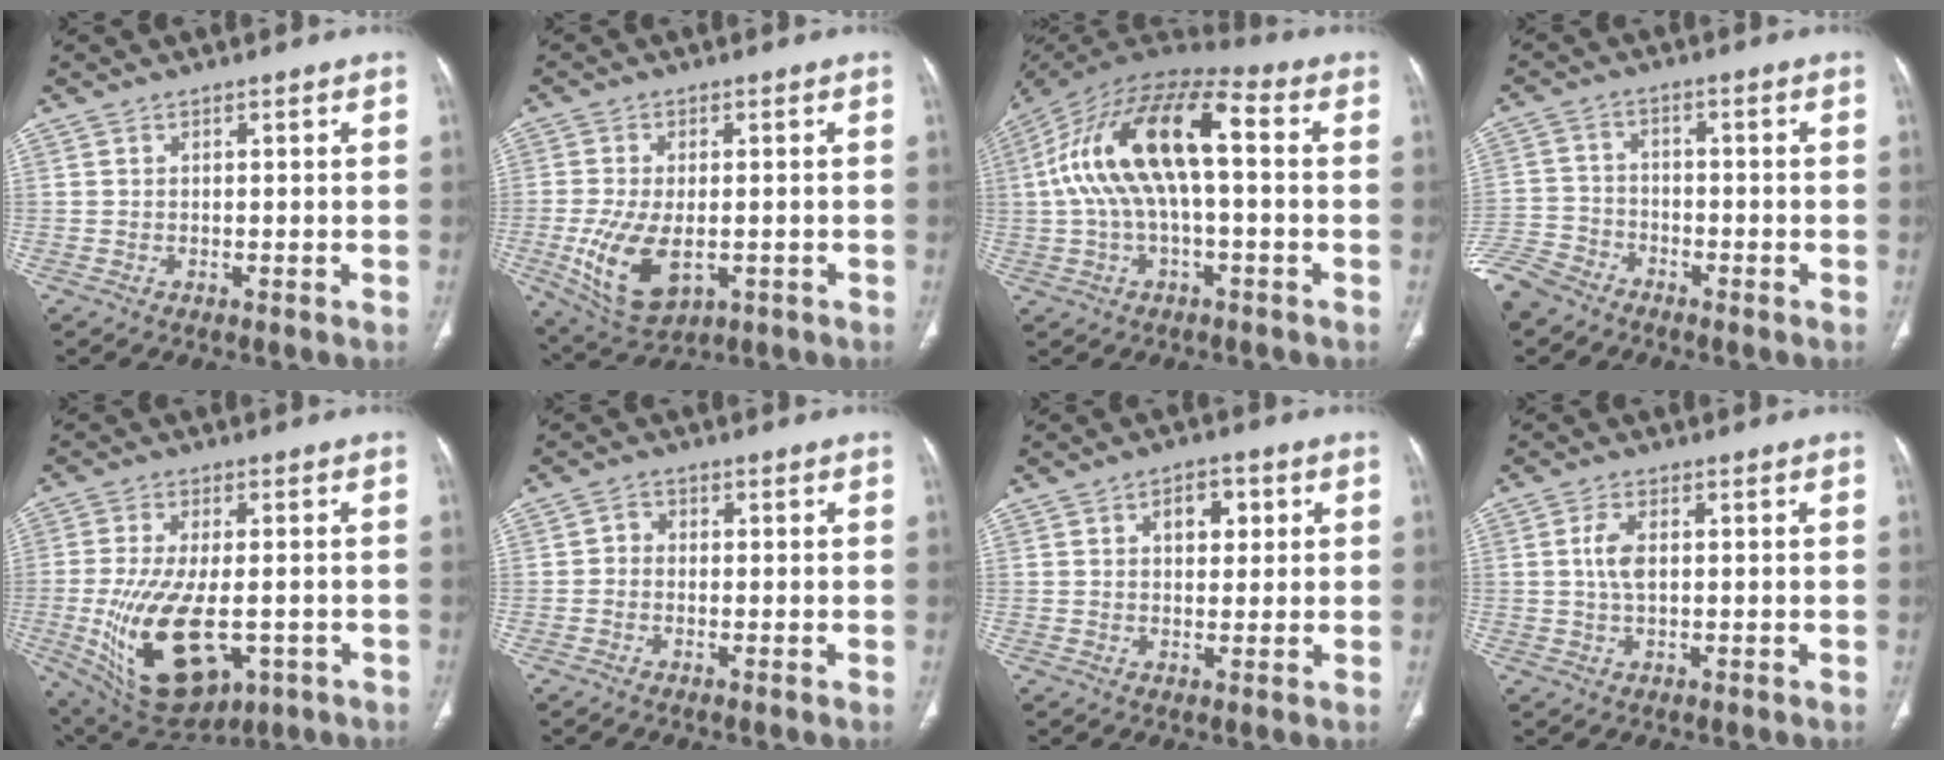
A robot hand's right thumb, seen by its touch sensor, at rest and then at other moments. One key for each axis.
{"total": 11.5, "fx": -2.6, "fy": 6.3, "fz": 9.3, "tx": -0.180, "ty": -0.010, "tz": -0.030}
{"total": 18.4, "fx": 1.4, "fy": 7.9, "fz": 16.6, "tx": -0.320, "ty": 0.053, "tz": 0.017}
{"total": 8.0, "fx": -6.3, "fy": 4.5, "fz": 2.0, "tx": -0.048, "ty": 0.020, "tz": -0.129}
{"total": 18.7, "fx": -4.6, "fy": 9.6, "fz": 15.4, "tx": -0.293, "ty": -0.014, "tz": -0.047}
{"total": 2.0, "fx": -0.4, "fy": 1.7, "fz": 0.9, "tx": -0.003, "ty": 0.007, "tz": -0.014}
{"total": 5.6, "fx": 1.8, "fy": 3.5, "fz": 4.0, "tx": -0.035, "ty": 0.001, "tz": 0.025}
{"total": 3.9, "fx": 0.5, "fy": 2.0, "fz": 3.4, "tx": -0.076, "ty": 0.002, "tz": 0.010}